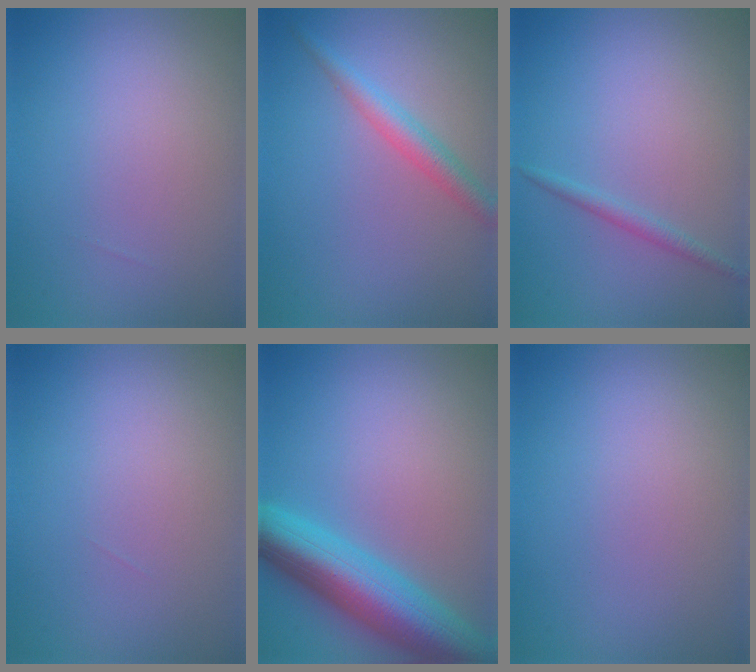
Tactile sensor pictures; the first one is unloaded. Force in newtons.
{"total": 2.6, "press": 2.6, "slide": 0.0}
{"total": 1.2, "press": 1.2, "slide": 0.1}
{"total": 0.0}
{"total": 8.7, "press": 8.7, "slide": 0.3}
{"total": 0.0}